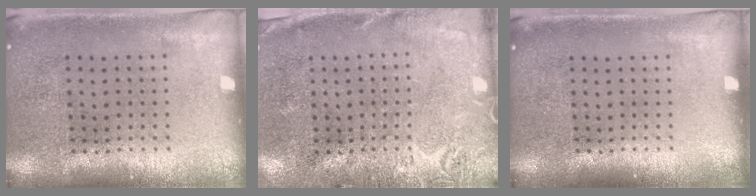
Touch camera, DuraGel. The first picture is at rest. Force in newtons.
{"total": 2.6, "press": 2.2, "slide": 1.4}
{"total": 0.0}